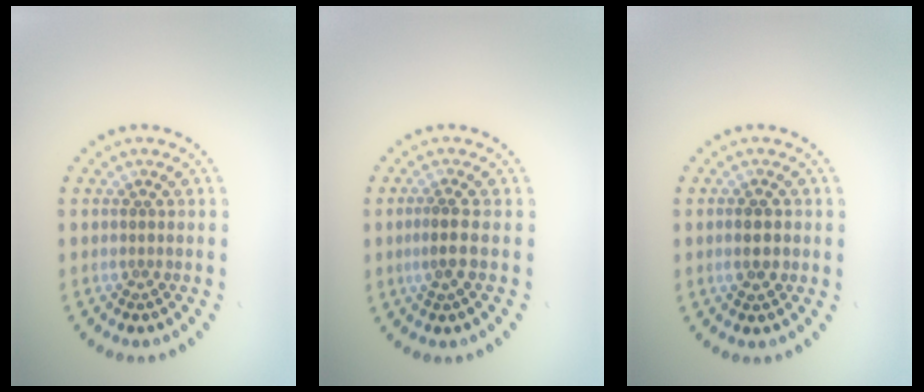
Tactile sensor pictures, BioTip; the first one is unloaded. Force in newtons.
{"total": 1.9, "press": 1.6, "slide": 0.9}
{"total": 2.0, "press": 1.9, "slide": 0.4}